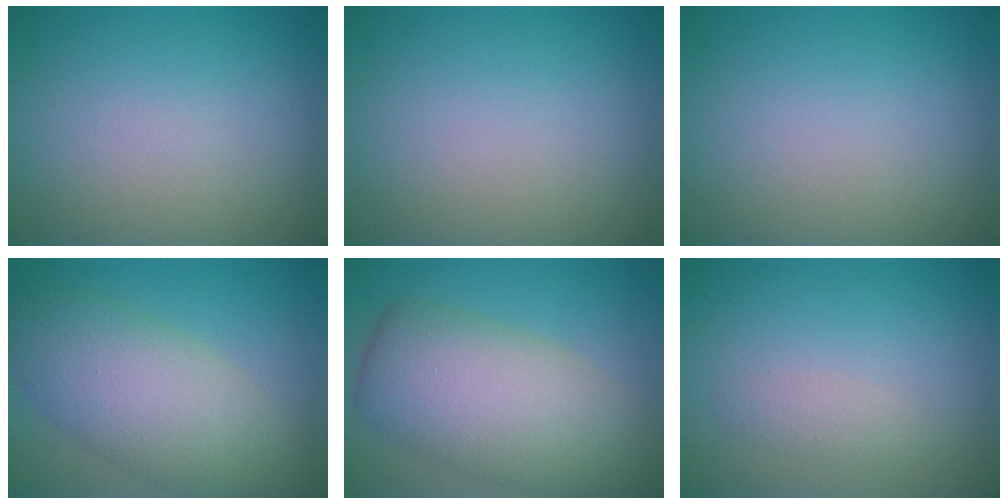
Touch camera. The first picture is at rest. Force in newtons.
{"total": 0.0}
{"total": 0.0}
{"total": 7.9, "press": 7.9, "slide": 0.2}
{"total": 9.0, "press": 9.0, "slide": 0.7}
{"total": 1.1, "press": 1.1, "slide": 0.1}